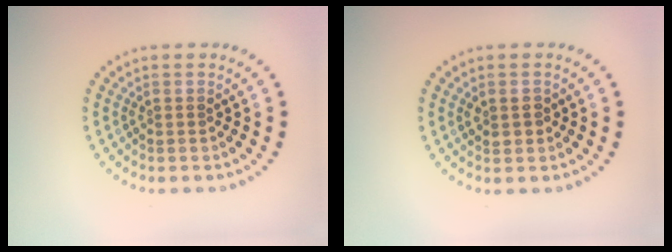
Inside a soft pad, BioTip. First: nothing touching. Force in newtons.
{"total": 1.5, "press": 1.4, "slide": 0.4}